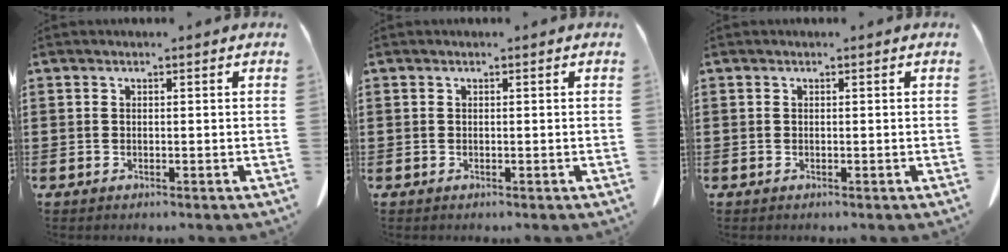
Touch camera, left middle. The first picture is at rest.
{"total": 0.0}
{"total": 0.0}